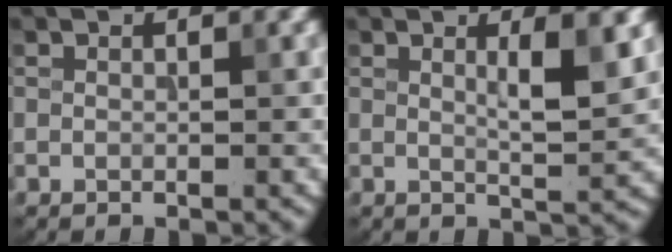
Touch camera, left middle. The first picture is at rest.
{"total": 3.6, "force": [1.2, 0.7, 3.4], "torque": [-0.049, -0.003, 0.018]}